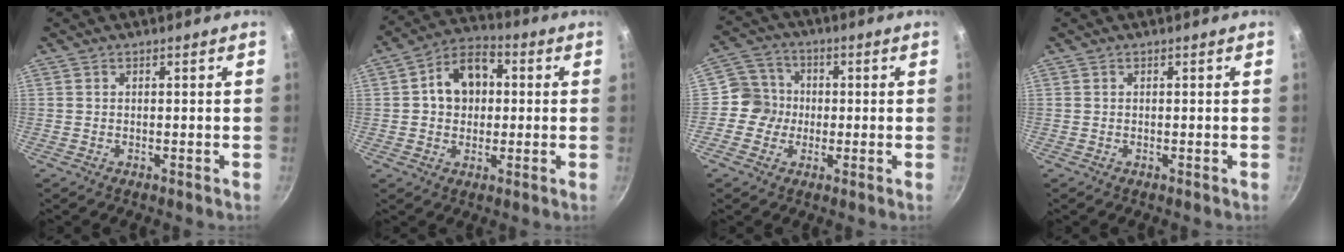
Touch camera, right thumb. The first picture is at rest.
{"total": 10.7, "force": [1.3, 8.0, 6.9], "torque": [-0.074, 0.021, 0.007]}
{"total": 6.6, "force": [-0.6, 6.4, 1.7], "torque": [0.007, 0.018, -0.031]}
{"total": 0.0}